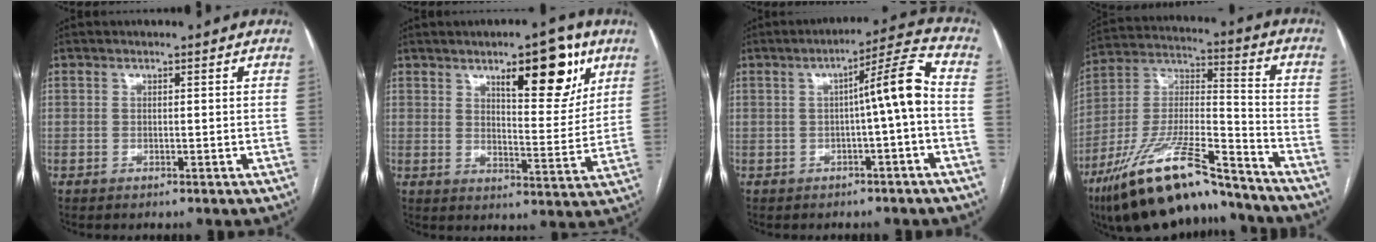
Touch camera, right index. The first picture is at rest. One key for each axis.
{"total": 11.5, "fx": 6.4, "fy": 3.3, "fz": 8.9, "tx": -0.121, "ty": 0.002, "tz": 0.094}
{"total": 7.4, "fx": -0.6, "fy": -0.3, "fz": 7.4, "tx": -0.107, "ty": 0.023, "tz": -0.010}
{"total": 21.2, "fx": -16.5, "fy": 3.9, "fz": 12.8, "tx": -0.262, "ty": -0.010, "tz": -0.297}